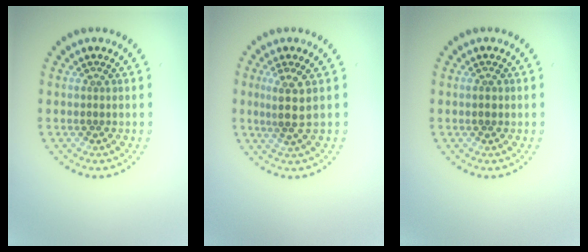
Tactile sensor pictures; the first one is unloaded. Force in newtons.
{"total": 2.3, "press": 1.8, "slide": 1.5}
{"total": 0.9, "press": 0.9, "slide": 0.0}